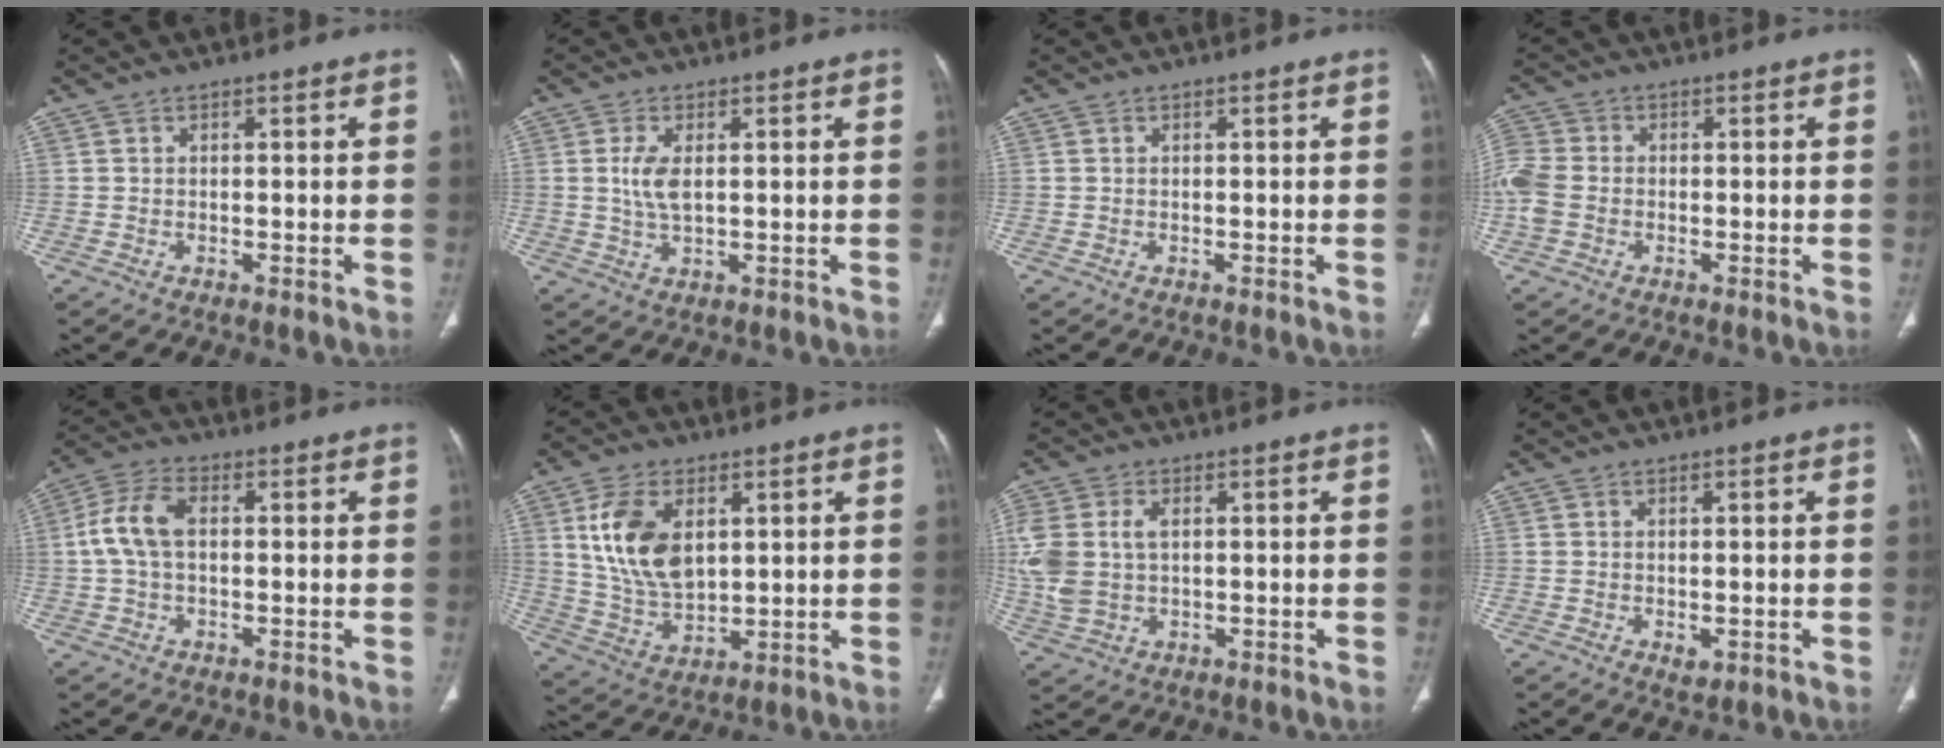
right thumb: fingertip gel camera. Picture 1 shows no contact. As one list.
[{"total": 4.6, "force": [0.8, 2.1, 4.0], "torque": [-0.089, -0.006, 0.019]}, {"total": 0.0}, {"total": 6.8, "force": [-1.2, 5.4, 4.0], "torque": [-0.103, 0.010, -0.030]}, {"total": 8.1, "force": [0.6, 4.8, 6.5], "torque": [-0.140, 0.024, 0.008]}, {"total": 13.7, "force": [4.0, 8.3, 10.2], "torque": [-0.181, -0.017, 0.088]}, {"total": 9.9, "force": [1.4, 6.6, 7.3], "torque": [-0.180, 0.008, 0.036]}, {"total": 1.6, "force": [-0.3, 1.0, 1.2], "torque": [-0.017, -0.004, 0.001]}]